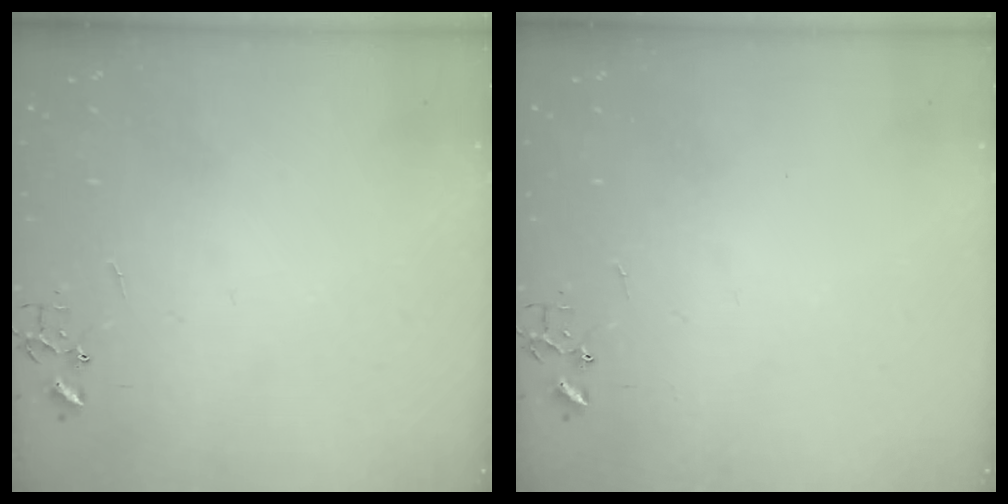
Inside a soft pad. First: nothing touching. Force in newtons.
{"total": 0.0}